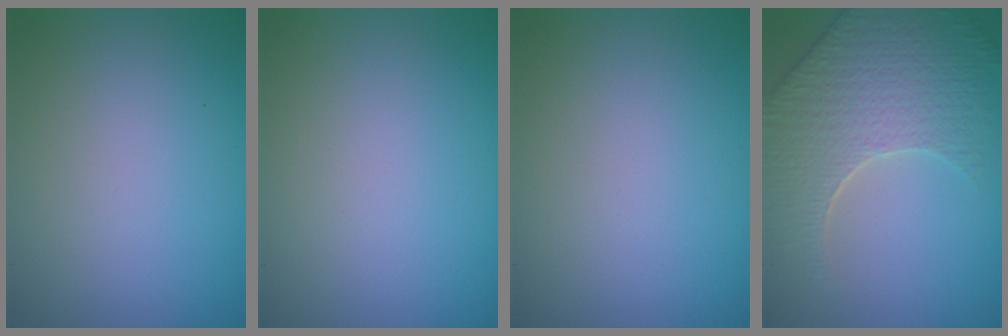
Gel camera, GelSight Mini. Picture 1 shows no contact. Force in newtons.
{"total": 0.0}
{"total": 0.0}
{"total": 7.0, "press": 5.5, "slide": 4.3}